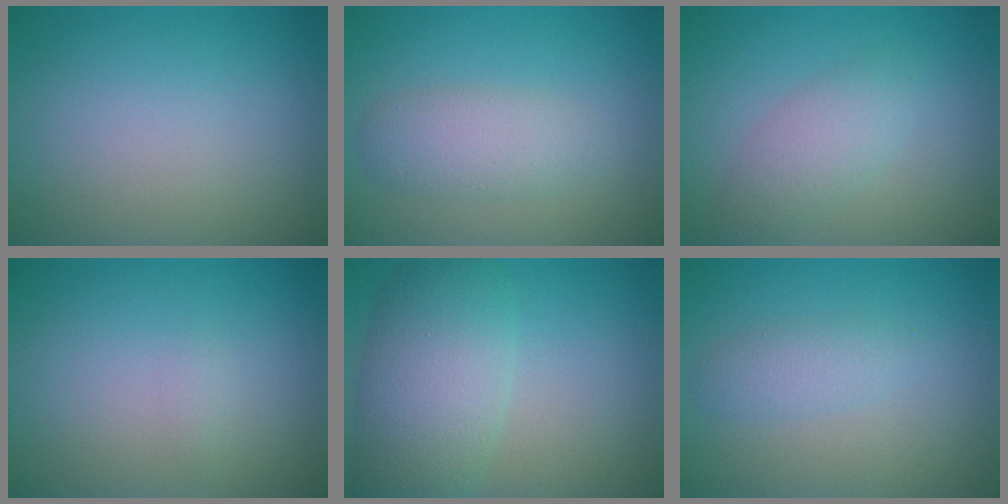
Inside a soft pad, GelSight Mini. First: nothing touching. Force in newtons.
{"total": 2.9, "press": 2.9, "slide": 0.0}
{"total": 2.8, "press": 2.8, "slide": 0.2}
{"total": 0.5, "press": 0.5, "slide": 0.1}
{"total": 6.8, "press": 6.8, "slide": 0.3}
{"total": 1.7, "press": 1.7, "slide": 0.0}